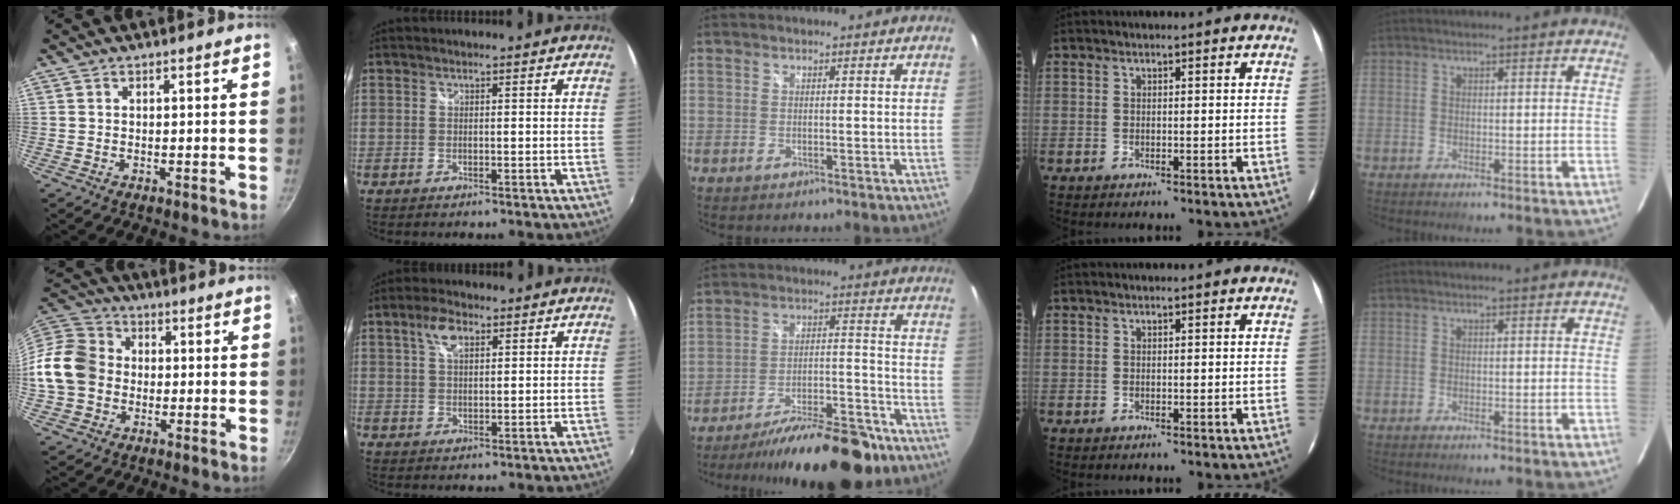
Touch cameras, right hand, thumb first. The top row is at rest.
{"thumb": {"total": 13.9, "force": [-1.5, 11.6, 7.4], "torque": [-0.124, 0.028, -0.045]}, "index": {"total": 4.8, "force": [2.3, 2.3, 3.6], "torque": [-0.065, 0.010, 0.041]}, "middle": {"total": 18.3, "force": [-14.7, 4.8, 9.7], "torque": [-0.156, -0.011, -0.212]}}